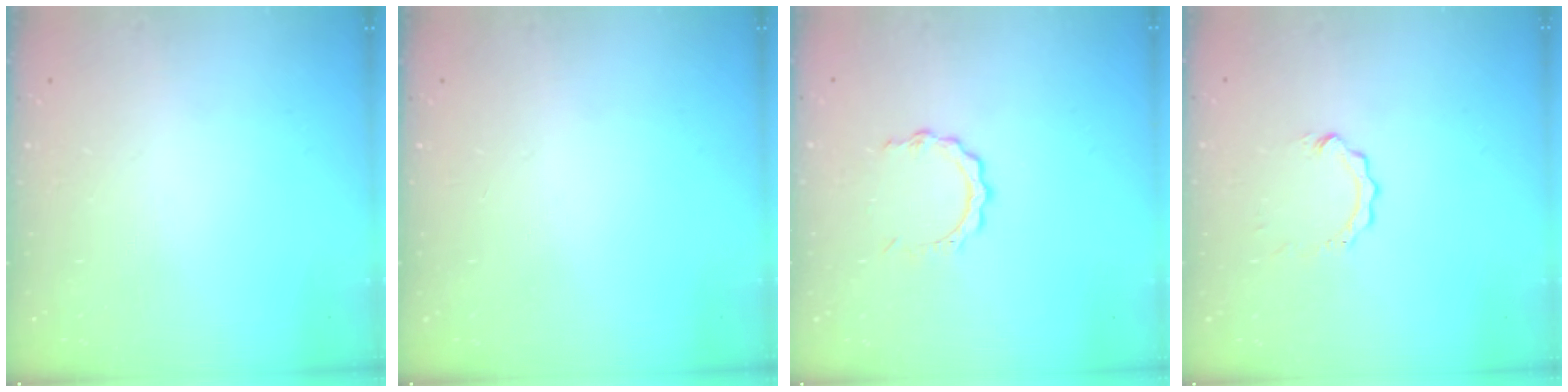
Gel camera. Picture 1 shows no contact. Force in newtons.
{"total": 0.0}
{"total": 3.2, "press": 3.2, "slide": 0.3}
{"total": 2.3, "press": 2.3, "slide": 0.2}